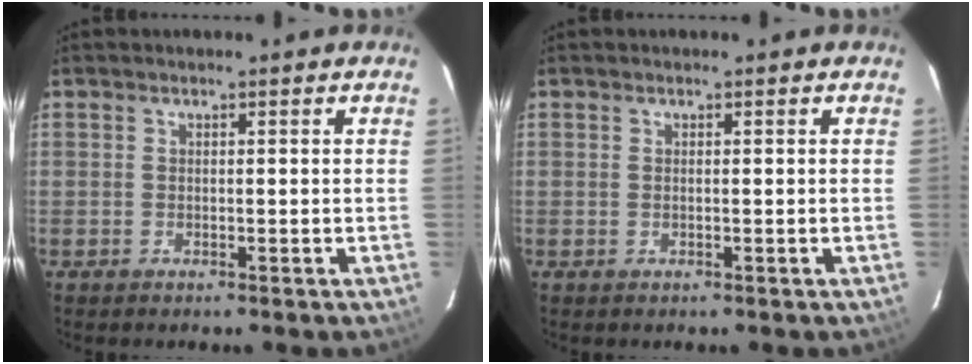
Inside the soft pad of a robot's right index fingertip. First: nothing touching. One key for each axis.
{"total": 0.0}